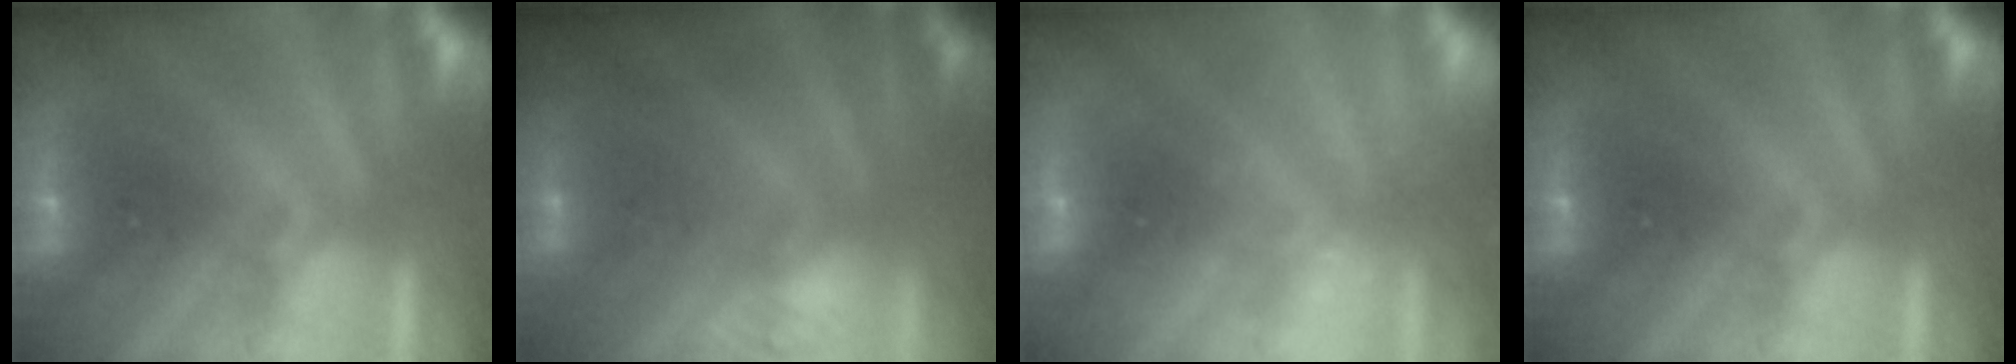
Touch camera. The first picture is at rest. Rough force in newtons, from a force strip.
{"total": 2.8}
{"total": 2.2}
{"total": 0.0}